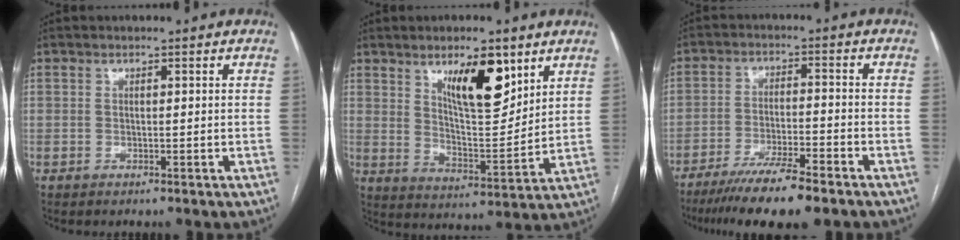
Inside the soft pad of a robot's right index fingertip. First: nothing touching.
{"total": 11.0, "force": [6.2, 3.1, 8.6], "torque": [-0.144, -0.006, 0.111]}
{"total": 11.3, "force": [-8.7, 0.9, 7.2], "torque": [-0.116, -0.026, -0.143]}